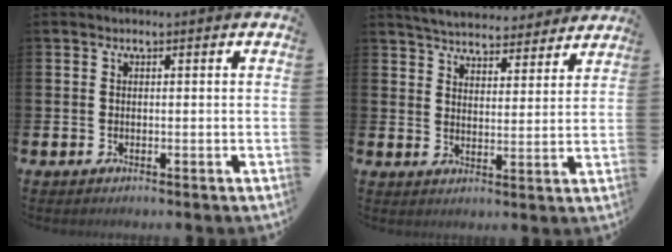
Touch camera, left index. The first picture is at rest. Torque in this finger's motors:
{"motor_torque": [1.01, -1.13, 0.63, 0.05]}